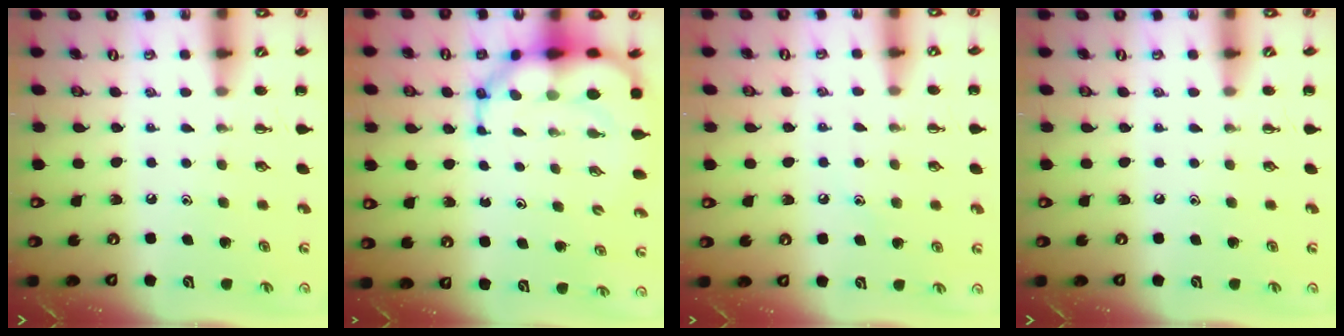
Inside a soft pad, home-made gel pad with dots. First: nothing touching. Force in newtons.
{"total": 9.2, "press": 8.7, "slide": 3.0}
{"total": 7.5, "press": 7.3, "slide": 2.0}
{"total": 0.0}